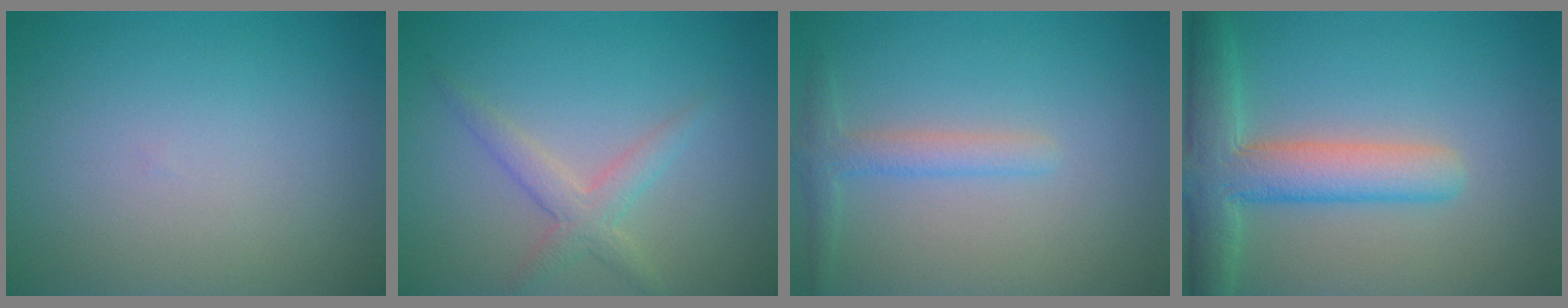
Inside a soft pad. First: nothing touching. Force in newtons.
{"total": 2.5, "press": 2.5, "slide": 0.0}
{"total": 2.1, "press": 2.1, "slide": 0.1}
{"total": 6.1, "press": 6.1, "slide": 0.6}